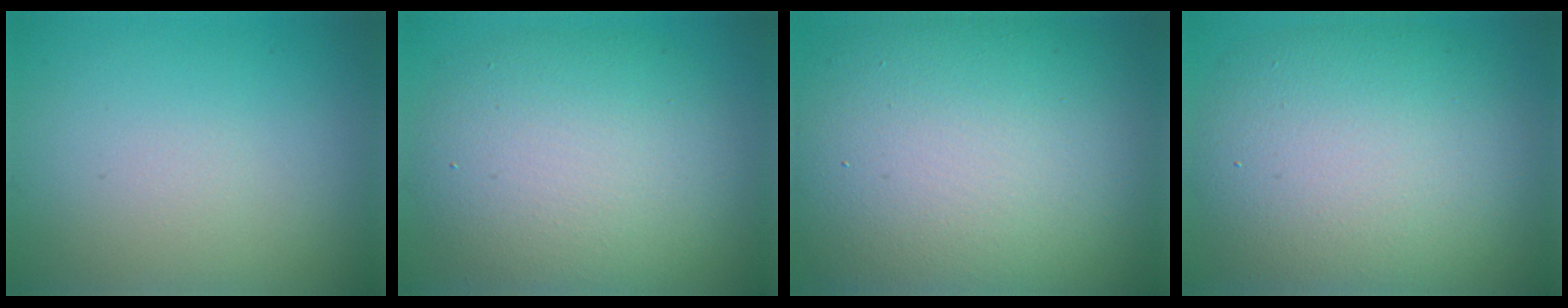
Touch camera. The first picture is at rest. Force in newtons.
{"total": 8.9, "press": 8.9, "slide": 0.4}
{"total": 15.5, "press": 15.4, "slide": 1.2}
{"total": 11.1, "press": 11.1, "slide": 1.2}